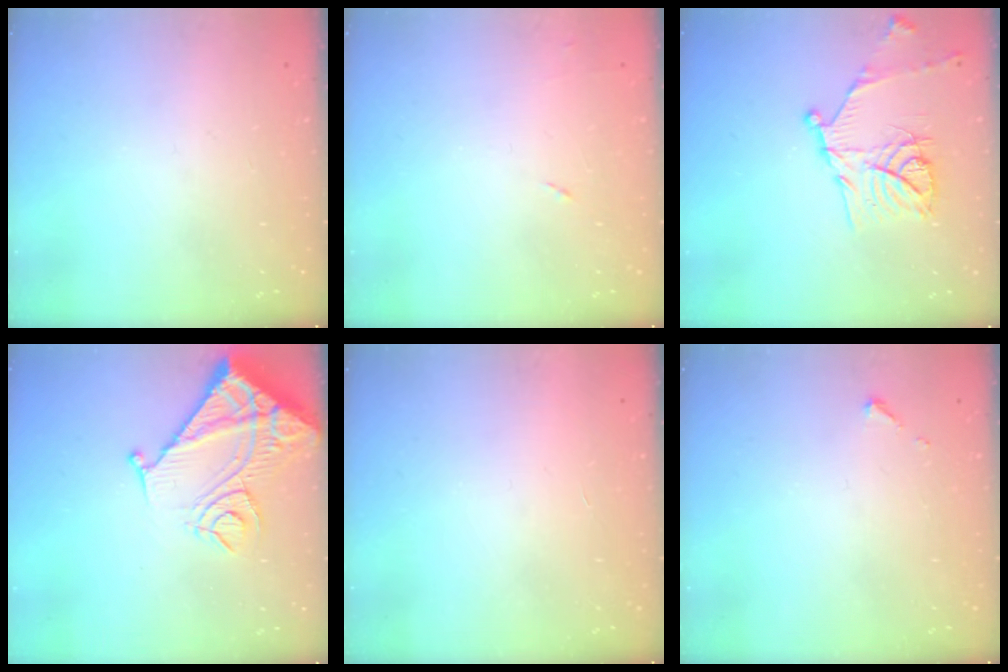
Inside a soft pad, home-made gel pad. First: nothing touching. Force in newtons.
{"total": 4.6, "press": 4.6, "slide": 0.6}
{"total": 16.1, "press": 16.1, "slide": 1.3}
{"total": 16.5, "press": 16.4, "slide": 2.0}
{"total": 1.6, "press": 1.6, "slide": 0.1}
{"total": 2.6, "press": 2.6, "slide": 0.3}